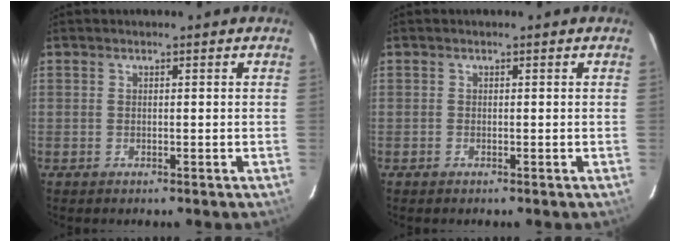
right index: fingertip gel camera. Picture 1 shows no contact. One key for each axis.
{"total": 0.0}